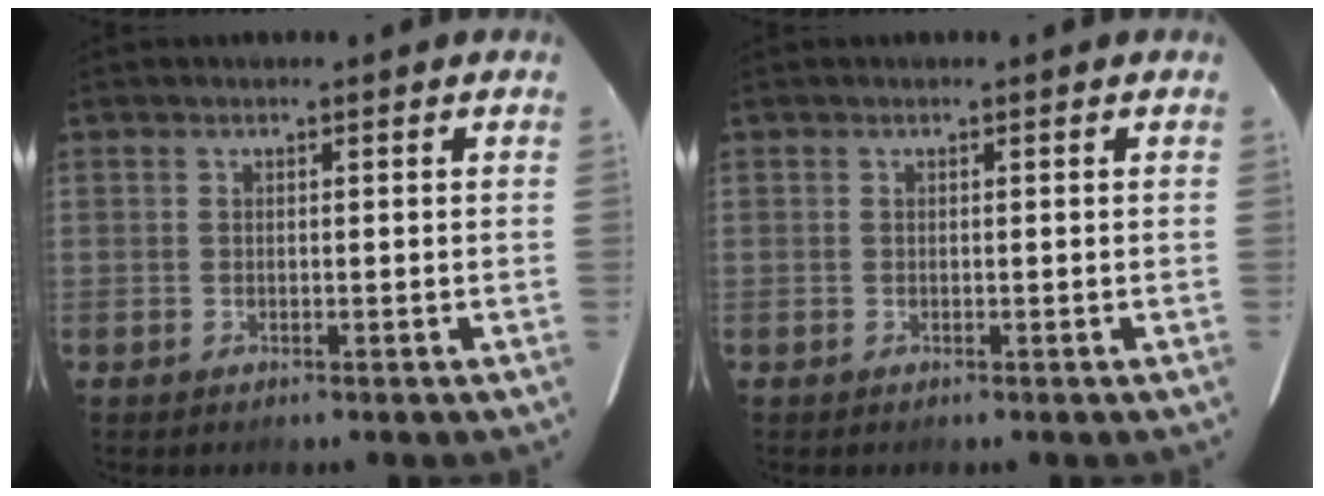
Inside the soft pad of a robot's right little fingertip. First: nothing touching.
{"total": 0.0}